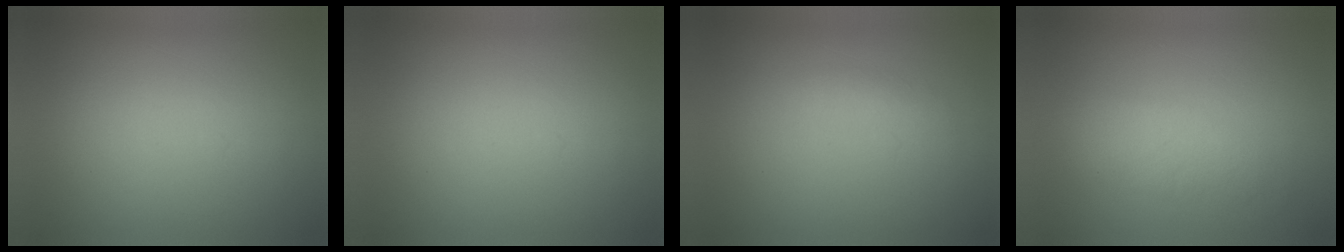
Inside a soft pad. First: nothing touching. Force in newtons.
{"total": 0.0}
{"total": 1.1}
{"total": 2.9}